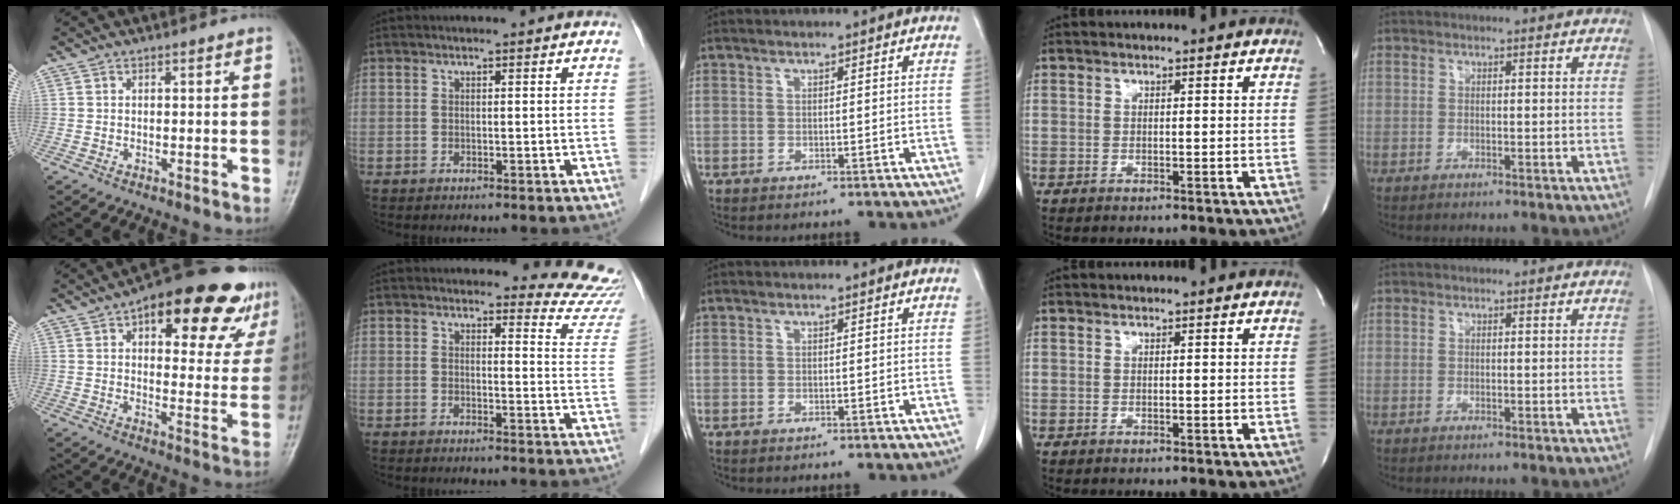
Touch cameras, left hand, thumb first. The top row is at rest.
{"thumb": {"total": 21.3, "force": [12.0, 8.9, 15.2], "torque": [-0.161, -0.017, 0.157]}, "index": {"total": 9.4, "force": [9.2, 1.8, -0.3], "torque": [0.041, -0.077, 0.062]}}